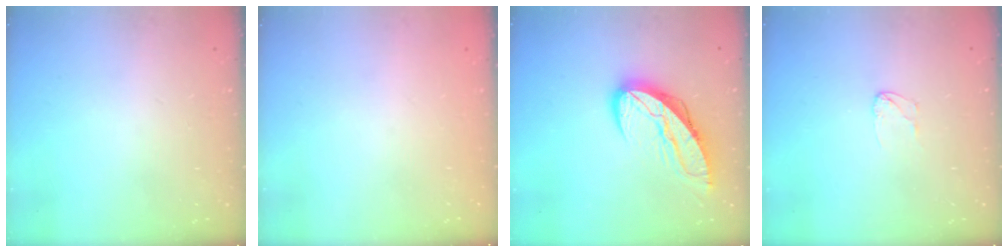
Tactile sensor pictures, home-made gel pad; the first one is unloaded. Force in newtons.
{"total": 0.0}
{"total": 11.1, "press": 11.1, "slide": 1.1}
{"total": 3.0, "press": 3.0, "slide": 0.2}